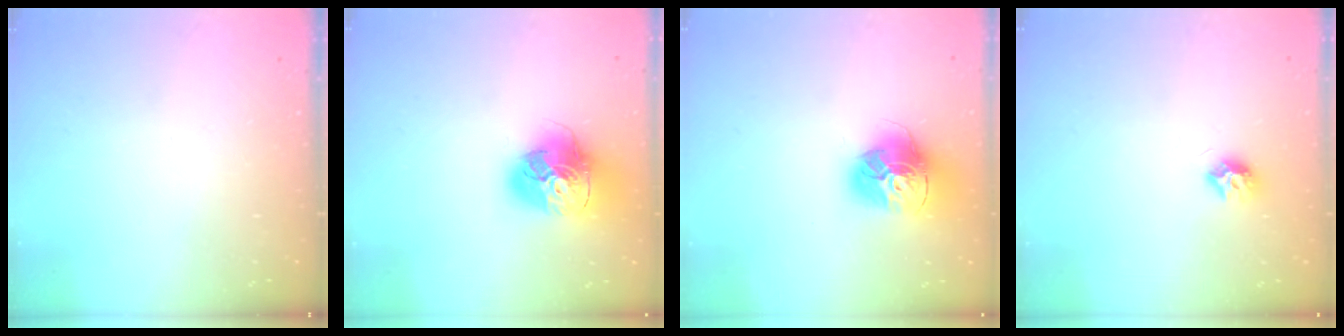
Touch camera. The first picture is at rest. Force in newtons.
{"total": 17.5, "press": 17.4, "slide": 1.9}
{"total": 15.9, "press": 15.8, "slide": 1.4}
{"total": 7.4, "press": 7.4, "slide": 0.2}